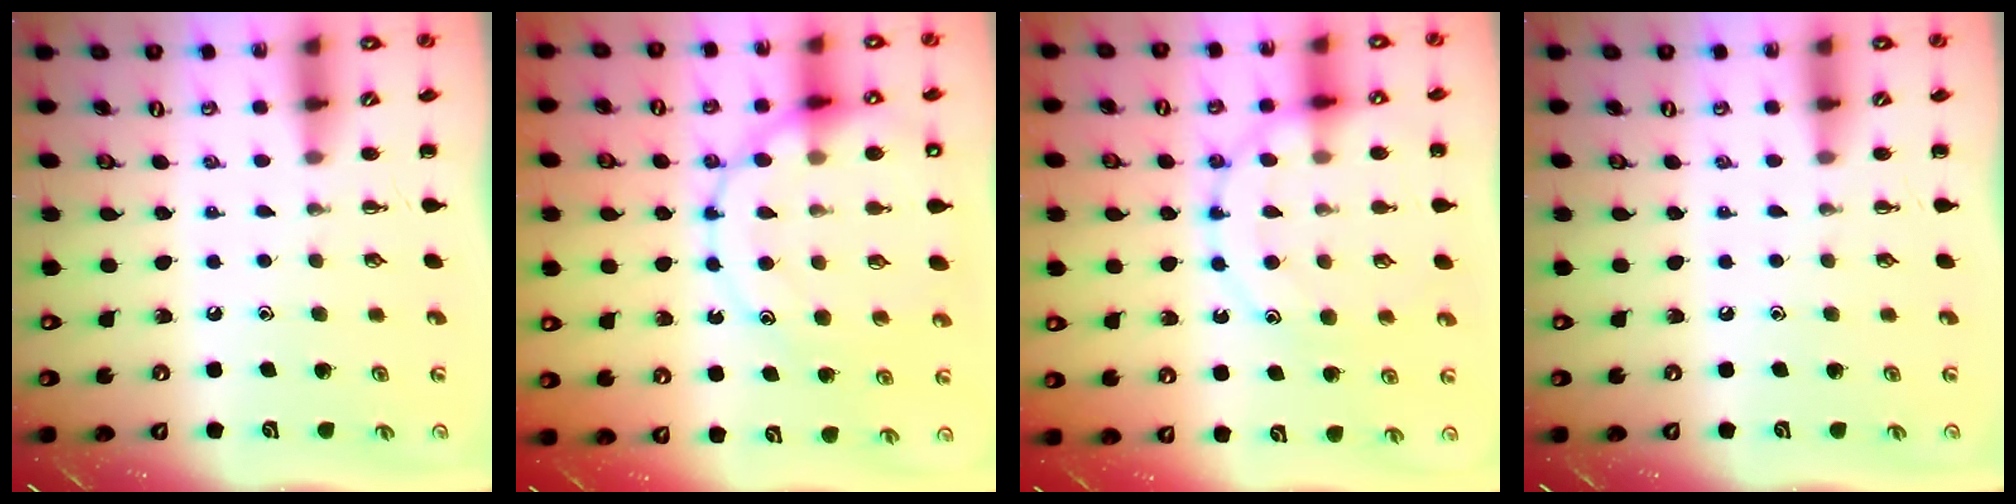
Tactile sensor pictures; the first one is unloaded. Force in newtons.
{"total": 18.5, "press": 18.3, "slide": 2.5}
{"total": 14.8, "press": 14.7, "slide": 1.5}
{"total": 0.0}